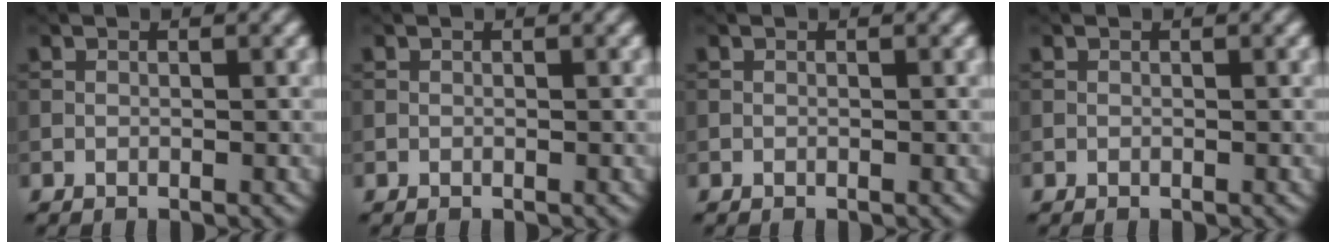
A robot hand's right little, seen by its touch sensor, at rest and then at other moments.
{"total": 0.0}
{"total": 0.0}
{"total": 0.0}